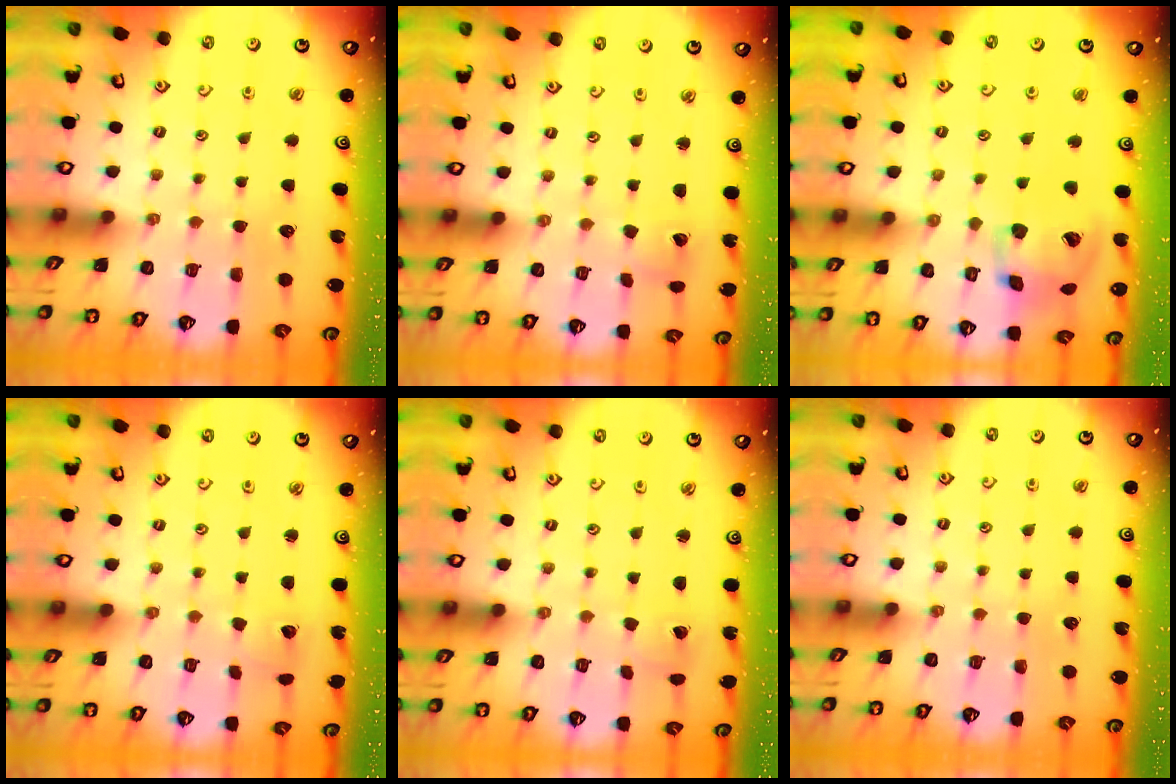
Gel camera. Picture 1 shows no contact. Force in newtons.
{"total": 2.7, "press": 2.7, "slide": 0.3}
{"total": 15.4, "press": 15.2, "slide": 2.5}
{"total": 2.7, "press": 2.7, "slide": 0.2}
{"total": 1.4, "press": 1.4, "slide": 0.1}
{"total": 0.0}